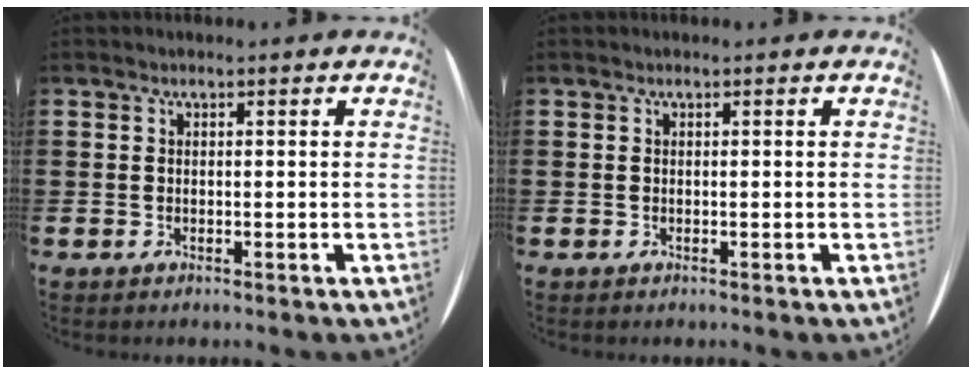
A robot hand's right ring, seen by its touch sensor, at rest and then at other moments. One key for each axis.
{"total": 0.0}